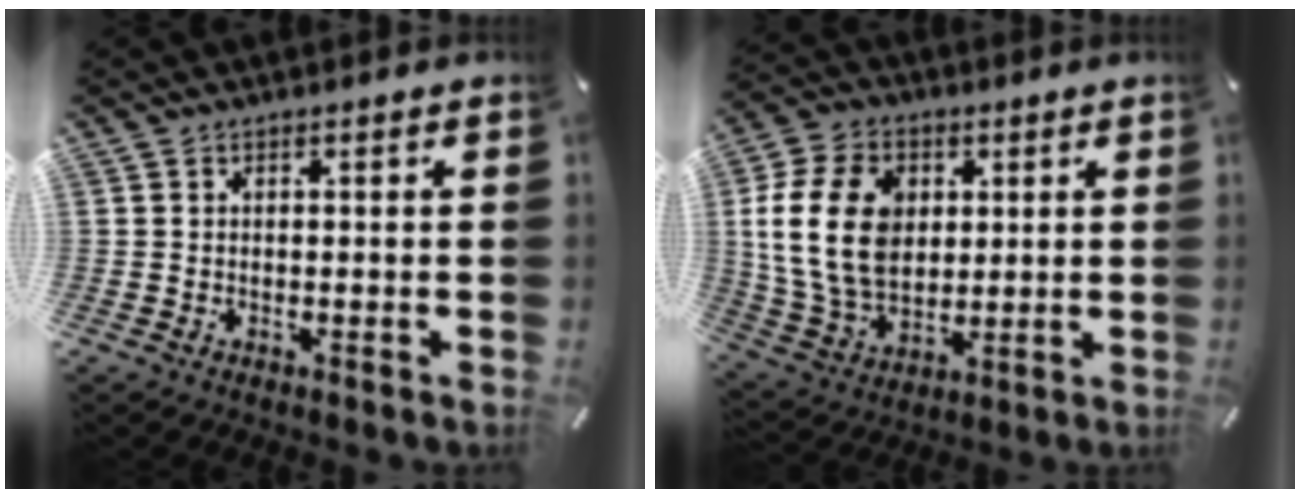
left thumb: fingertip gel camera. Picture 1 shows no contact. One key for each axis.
{"total": 16.0, "fx": 2.7, "fy": 12.2, "fz": 10.1, "tx": -0.229, "ty": 0.008, "tz": 0.044}